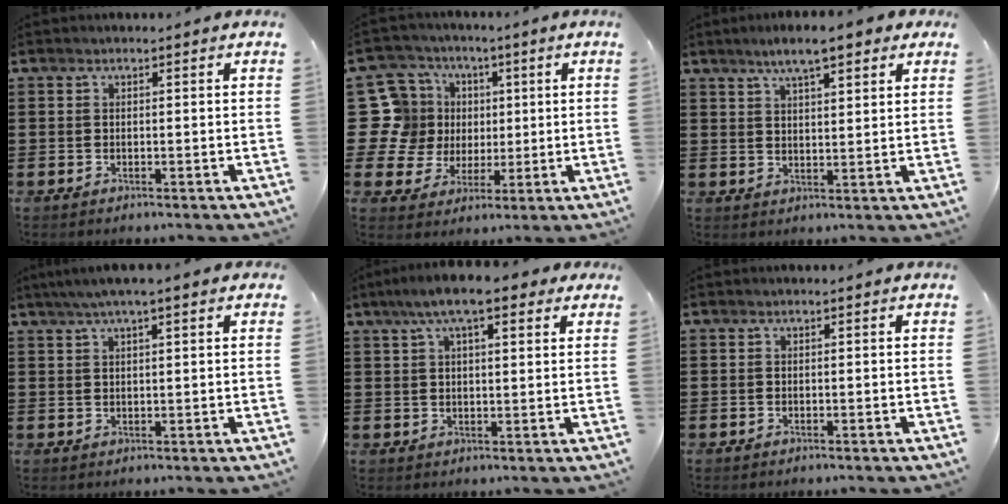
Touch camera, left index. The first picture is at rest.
{"total": 13.1, "force": [1.7, 12.3, 4.3], "torque": [-0.157, 0.004, 0.042]}
{"total": 6.1, "force": [4.6, 1.1, 3.9], "torque": [-0.078, 0.001, 0.079]}
{"total": 3.6, "force": [2.3, 0.3, 2.7], "torque": [-0.056, 0.006, 0.040]}
{"total": 7.9, "force": [5.1, 1.9, 5.8], "torque": [-0.114, 0.005, 0.088]}
{"total": 0.0}